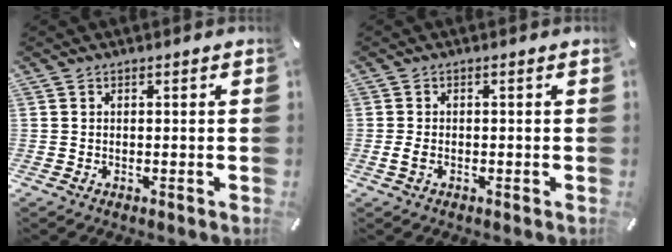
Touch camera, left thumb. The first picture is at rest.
{"total": 1.4, "force": [-0.5, 0.7, 1.1], "torque": [-0.018, 0.002, -0.007]}